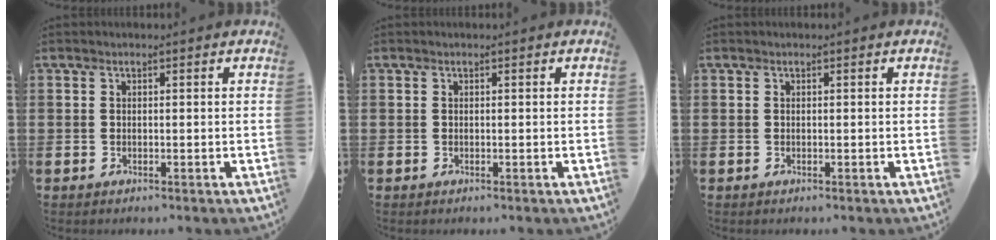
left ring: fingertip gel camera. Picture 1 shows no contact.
{"total": 0.0}
{"total": 0.0}